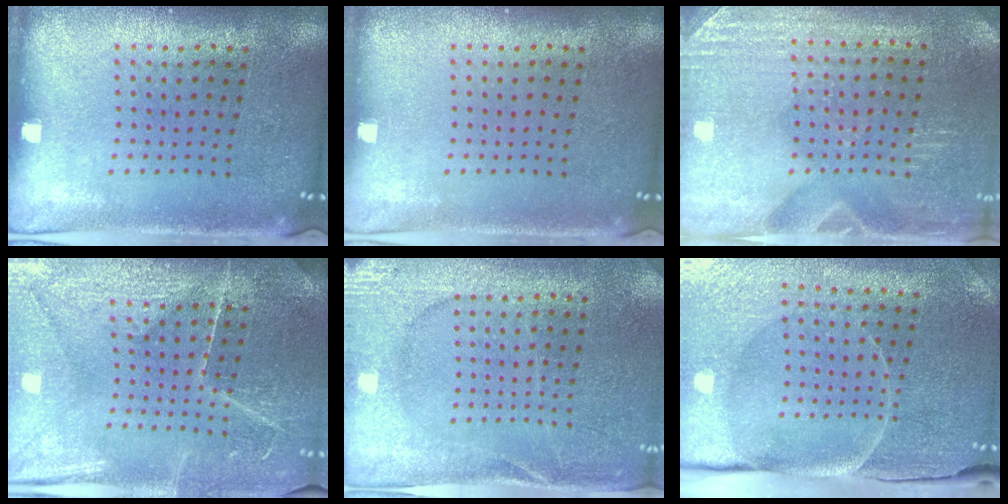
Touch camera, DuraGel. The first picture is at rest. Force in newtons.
{"total": 0.0}
{"total": 3.0, "press": 2.9, "slide": 0.3}
{"total": 3.9, "press": 3.7, "slide": 1.3}
{"total": 2.7, "press": 2.7, "slide": 0.2}
{"total": 3.8, "press": 3.7, "slide": 0.7}